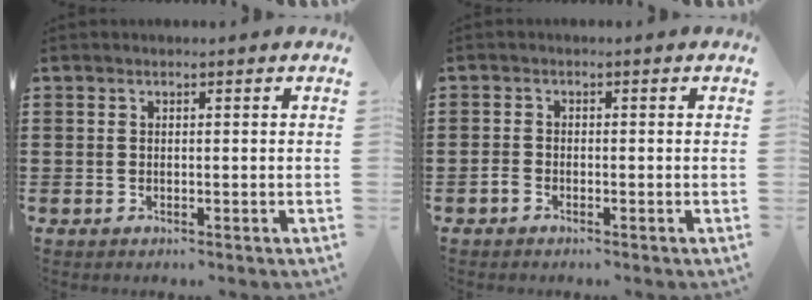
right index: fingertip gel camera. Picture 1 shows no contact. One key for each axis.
{"total": 1.2, "fx": -0.9, "fy": 0.6, "fz": 0.5, "tx": -0.011, "ty": 0.000, "tz": -0.017}